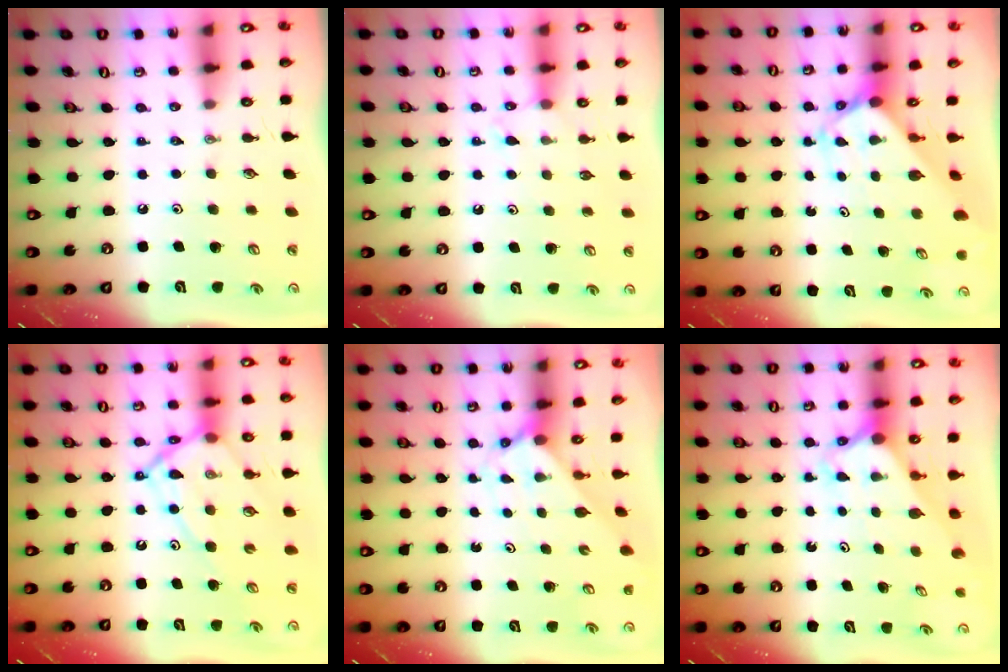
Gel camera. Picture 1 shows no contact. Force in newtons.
{"total": 5.5, "press": 5.5, "slide": 0.5}
{"total": 2.8, "press": 2.8, "slide": 0.3}
{"total": 13.2, "press": 13.2, "slide": 0.8}
{"total": 2.3, "press": 2.3, "slide": 0.2}
{"total": 2.6, "press": 2.6, "slide": 0.2}